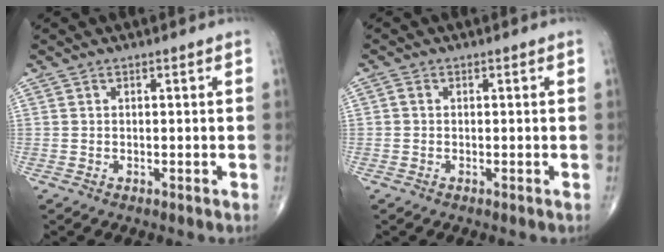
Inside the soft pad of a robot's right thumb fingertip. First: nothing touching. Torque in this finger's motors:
{"motor_torque": [-0.26, 0.07, 0.02, -0.22, 0.01]}